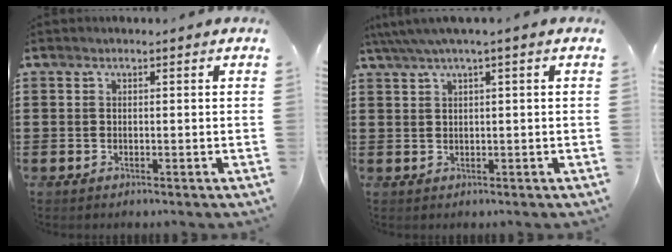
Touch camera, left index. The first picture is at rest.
{"total": 2.0, "force": [0.8, -0.1, 1.9], "torque": [-0.035, -0.002, 0.014]}